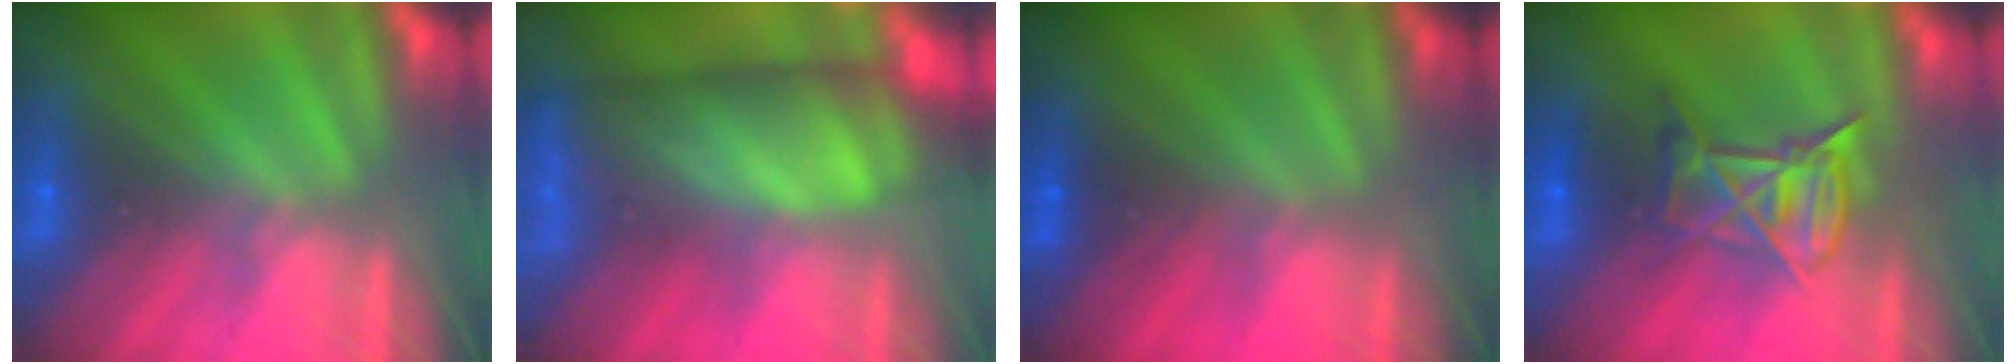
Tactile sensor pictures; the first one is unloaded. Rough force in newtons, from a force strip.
{"total": 8.7}
{"total": 1.7}
{"total": 6.9}